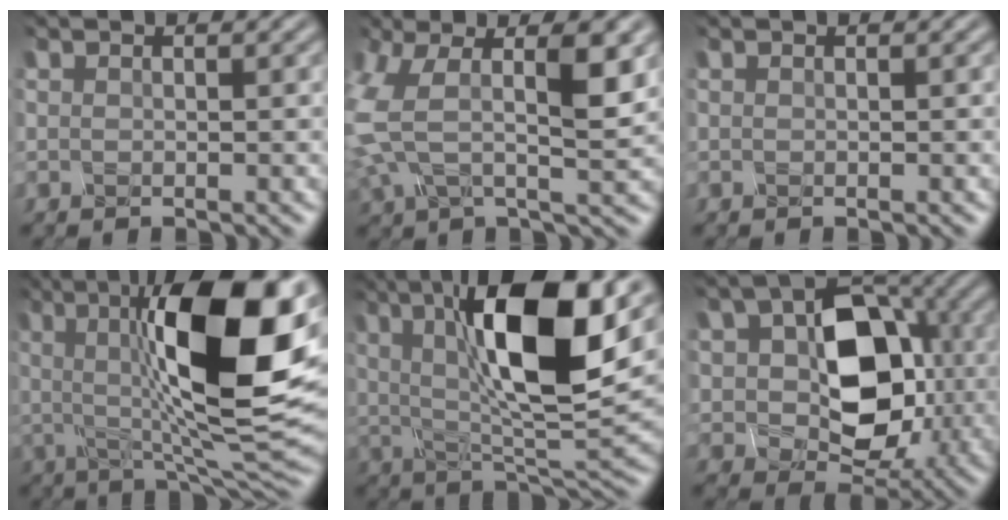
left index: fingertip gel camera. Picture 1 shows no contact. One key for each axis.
{"total": 9.6, "fx": 0.7, "fy": 4.6, "fz": 8.4, "tx": -0.186, "ty": 0.000, "tz": 0.004}
{"total": 0.0}
{"total": 16.2, "fx": 2.4, "fy": 5.4, "fz": 15.1, "tx": -0.225, "ty": 0.001, "tz": 0.019}
{"total": 14.0, "fx": 3.9, "fy": 4.8, "fz": 12.6, "tx": -0.205, "ty": 0.003, "tz": 0.056}
{"total": 10.9, "fx": -0.2, "fy": 7.5, "fz": 7.8, "tx": -0.113, "ty": -0.003, "tz": -0.005}